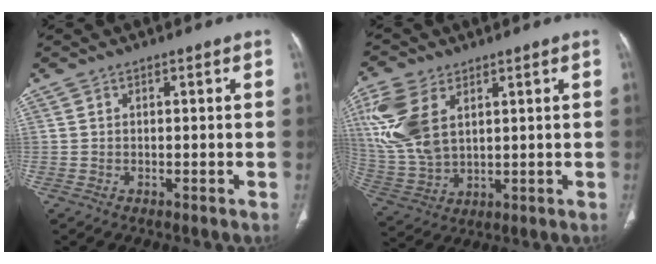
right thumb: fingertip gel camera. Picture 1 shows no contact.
{"total": 14.1, "force": [5.1, 8.3, 10.2], "torque": [-0.236, -0.011, 0.116]}